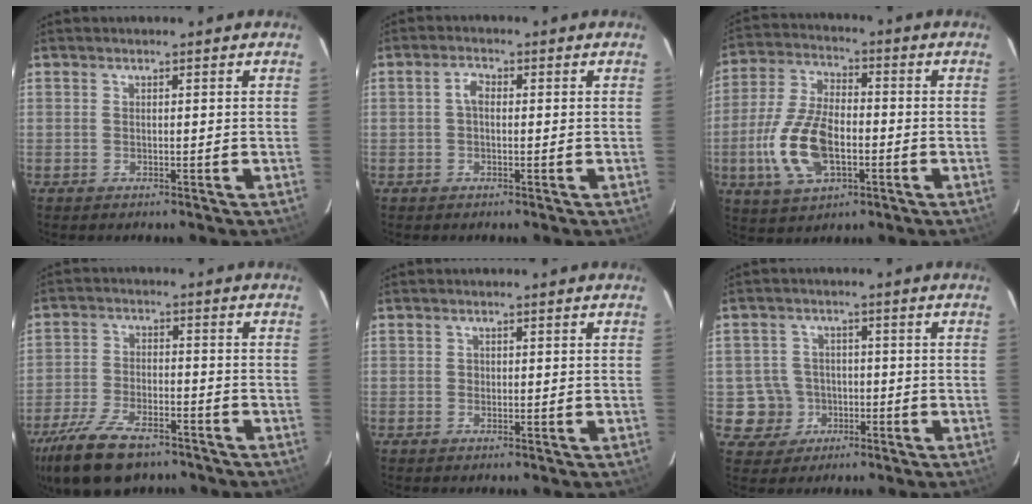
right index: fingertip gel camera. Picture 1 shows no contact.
{"total": 2.2, "force": [0.0, 1.3, 1.7], "torque": [-0.036, 0.010, -0.002]}
{"total": 14.5, "force": [-3.9, 7.4, 11.8], "torque": [-0.258, 0.001, -0.069]}
{"total": 15.4, "force": [-11.0, 6.6, 8.5], "torque": [-0.198, -0.026, -0.195]}
{"total": 0.6, "force": [-0.2, 0.6, 0.0], "torque": [0.003, 0.001, -0.003]}
{"total": 6.1, "force": [-1.6, 5.8, 0.4], "torque": [-0.022, 0.026, -0.020]}